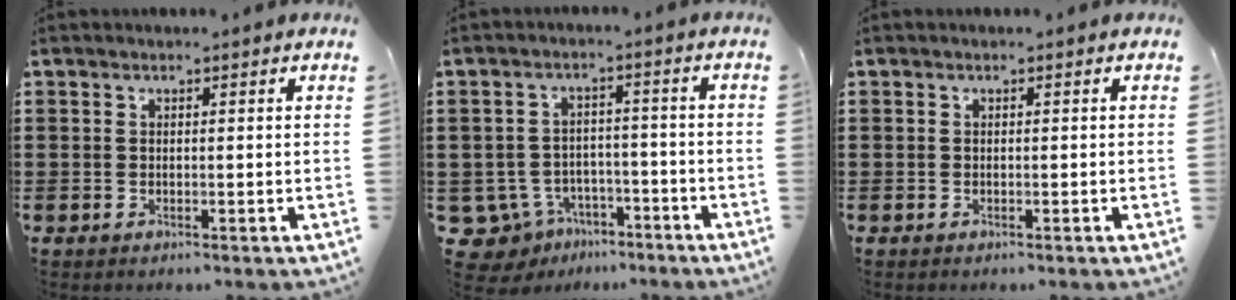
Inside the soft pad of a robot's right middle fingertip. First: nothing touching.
{"total": 5.2, "force": [-3.9, 3.2, 1.0], "torque": [-0.048, 0.005, -0.080]}
{"total": 0.0}